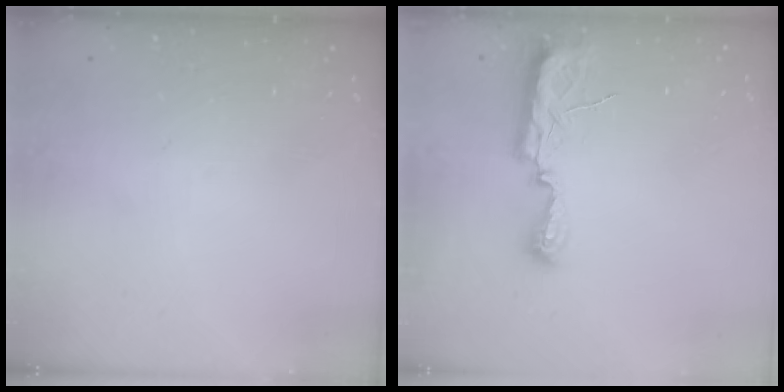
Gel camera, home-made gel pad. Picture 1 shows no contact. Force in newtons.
{"total": 7.7, "press": 7.7, "slide": 0.8}